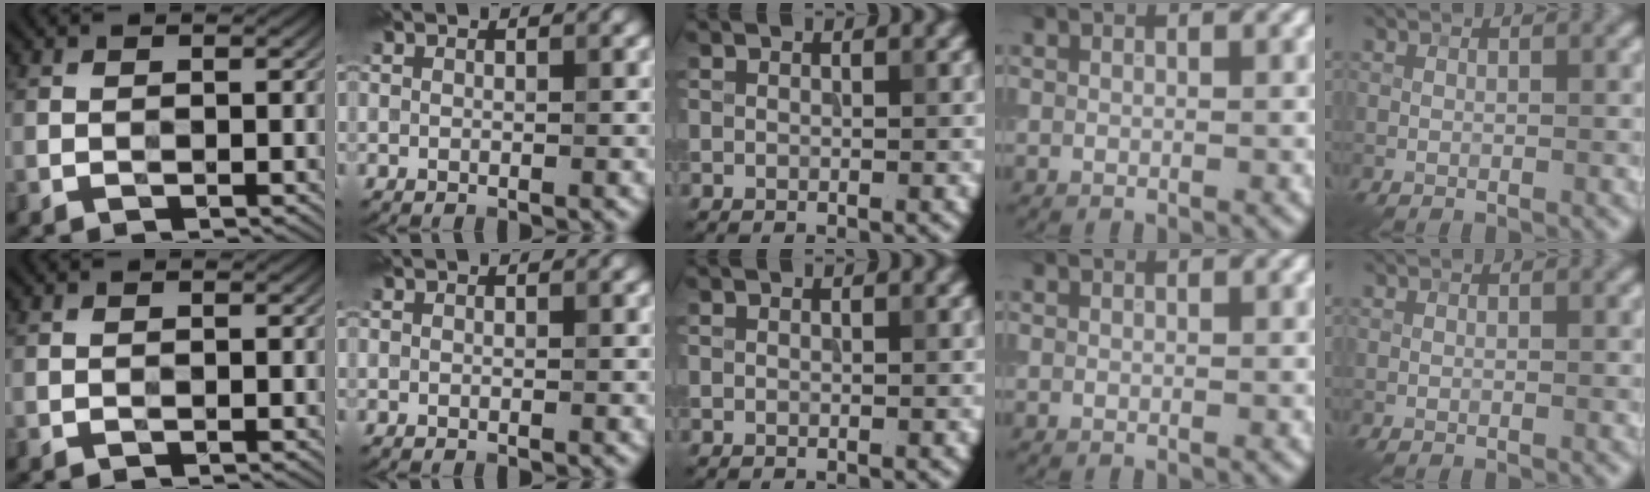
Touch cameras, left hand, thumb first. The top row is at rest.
{}